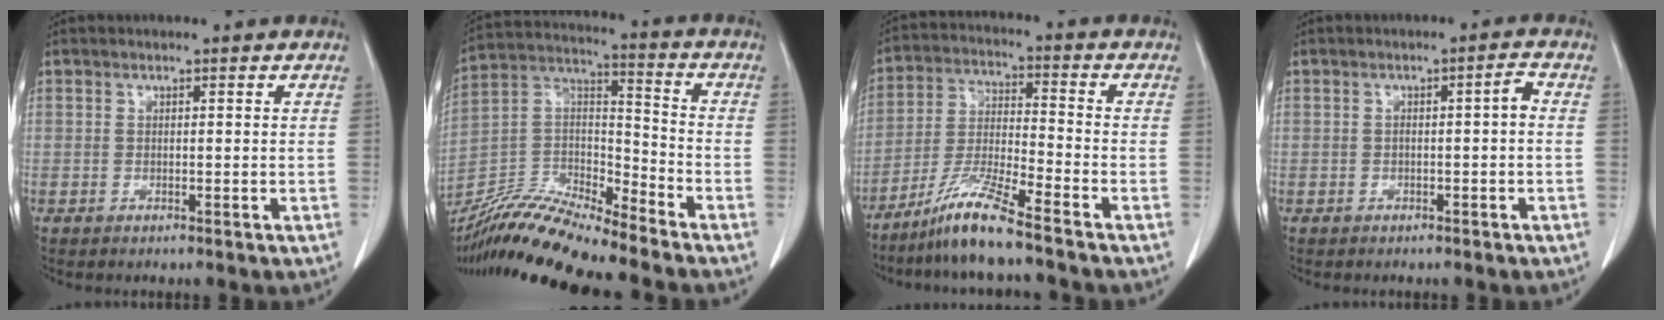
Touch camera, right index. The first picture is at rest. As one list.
[{"total": 15.2, "force": [-14.0, 0.4, 5.9], "torque": [-0.107, 0.012, -0.267]}, {"total": 9.1, "force": [-7.2, -0.7, 5.6], "torque": [-0.118, -0.025, -0.141]}, {"total": 2.0, "force": [-0.4, 0.3, 2.0], "torque": [-0.028, 0.007, -0.006]}]